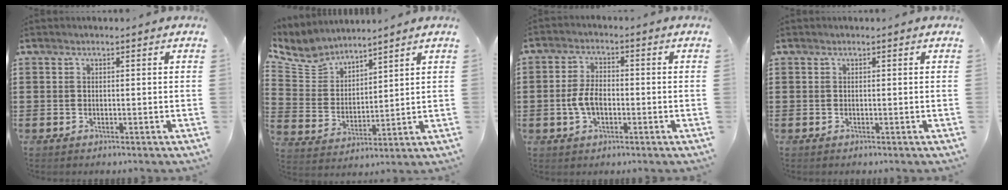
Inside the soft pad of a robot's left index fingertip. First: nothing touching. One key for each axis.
{"total": 6.4, "fx": 5.9, "fy": 2.4, "fz": 0.8, "tx": -0.052, "ty": -0.028, "tz": 0.107}
{"total": 4.7, "fx": -0.9, "fy": 2.6, "fz": 3.8, "tx": -0.097, "ty": -0.004, "tz": -0.025}
{"total": 0.0}